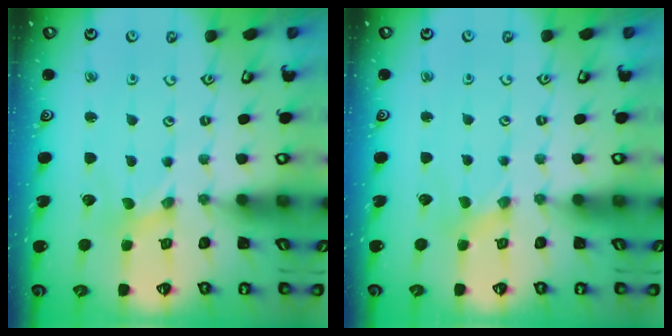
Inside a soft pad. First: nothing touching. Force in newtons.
{"total": 2.5, "press": 2.4, "slide": 0.6}